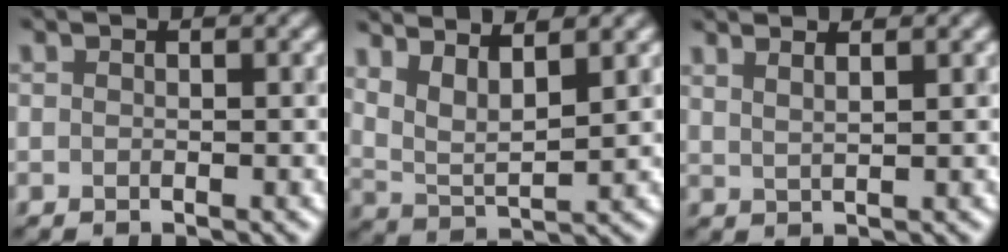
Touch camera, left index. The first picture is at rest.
{"total": 4.9, "force": [3.1, 1.3, 3.5], "torque": [-0.068, 0.002, 0.057]}
{"total": 3.2, "force": [2.2, 1.2, 2.0], "torque": [-0.006, 0.017, 0.006]}